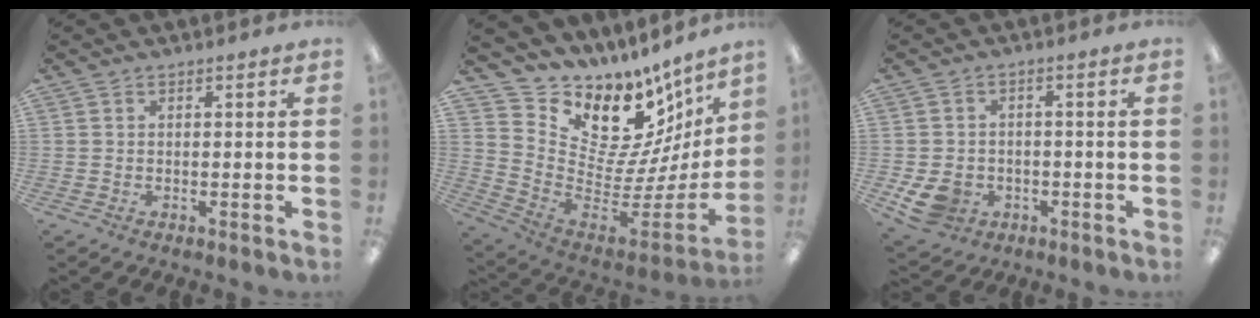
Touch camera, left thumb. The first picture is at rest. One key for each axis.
{"total": 14.6, "fx": 10.3, "fy": 8.3, "fz": 6.3, "tx": -0.079, "ty": -0.120, "tz": 0.186}
{"total": 6.5, "fx": -2.6, "fy": 5.2, "fz": 2.8, "tx": -0.063, "ty": 0.010, "tz": -0.047}